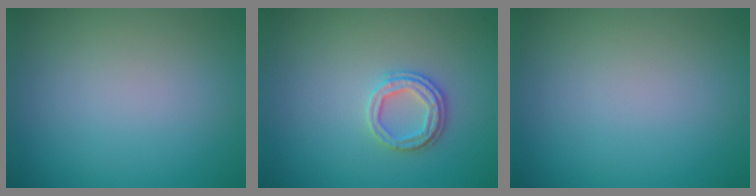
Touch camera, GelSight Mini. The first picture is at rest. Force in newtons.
{"total": 2.5, "press": 2.3, "slide": 0.9}
{"total": 0.0}